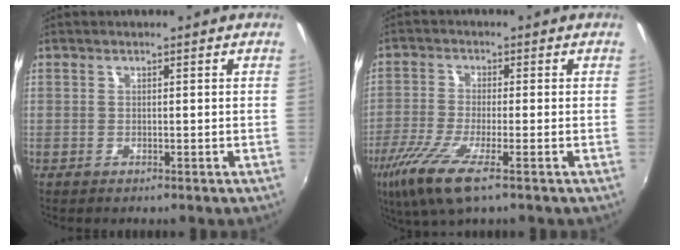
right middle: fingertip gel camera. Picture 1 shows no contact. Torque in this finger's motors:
{"motor_torque": [1.22, -0.92, 0.58, 0.21]}